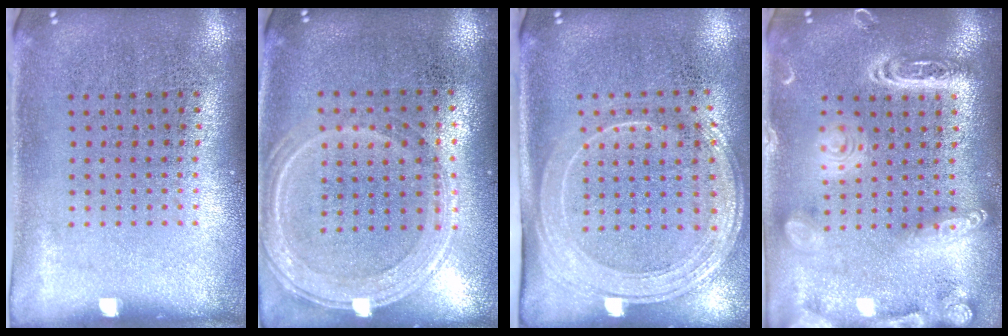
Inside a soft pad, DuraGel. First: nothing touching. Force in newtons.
{"total": 1.2, "press": 1.1, "slide": 0.5}
{"total": 2.0, "press": 1.7, "slide": 1.1}
{"total": 2.7, "press": 2.7, "slide": 0.2}